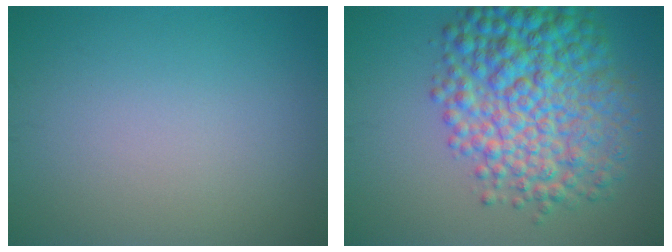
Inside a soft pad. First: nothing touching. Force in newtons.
{"total": 9.7, "press": 9.7, "slide": 0.1}